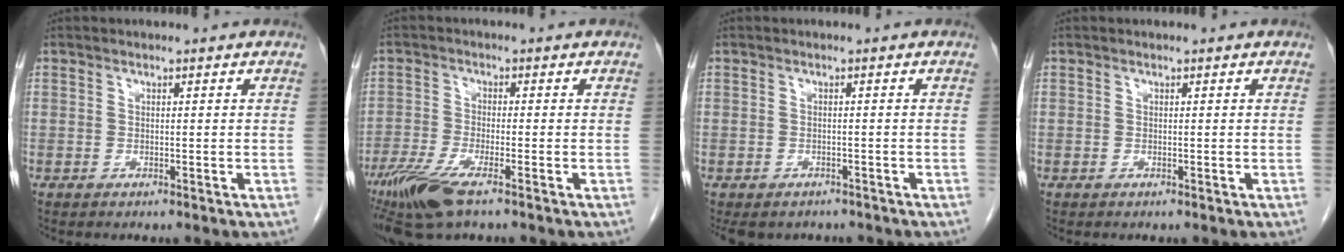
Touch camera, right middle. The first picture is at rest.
{"total": 8.5, "force": [-5.6, 1.4, 6.2], "torque": [-0.124, -0.021, -0.105]}
{"total": 6.6, "force": [-5.3, 3.7, 1.4], "torque": [-0.023, -0.006, -0.064]}
{"total": 0.0}